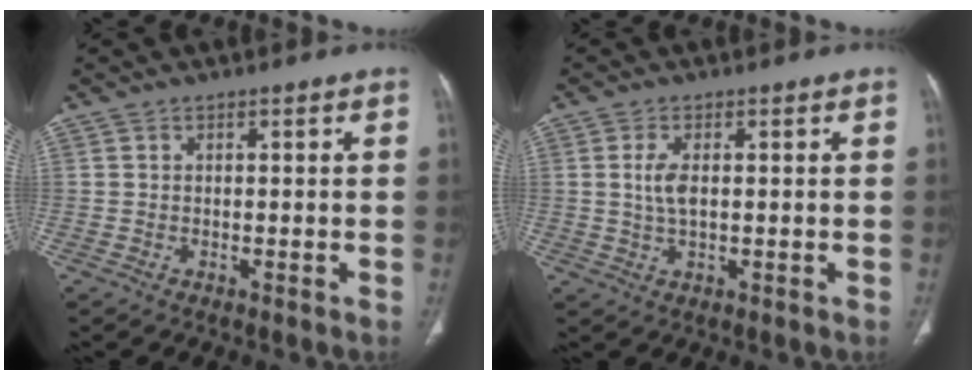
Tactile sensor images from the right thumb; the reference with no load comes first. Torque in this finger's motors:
{"motor_torque": [0.28, -0.31, -0.16, 0.23, 0.16]}